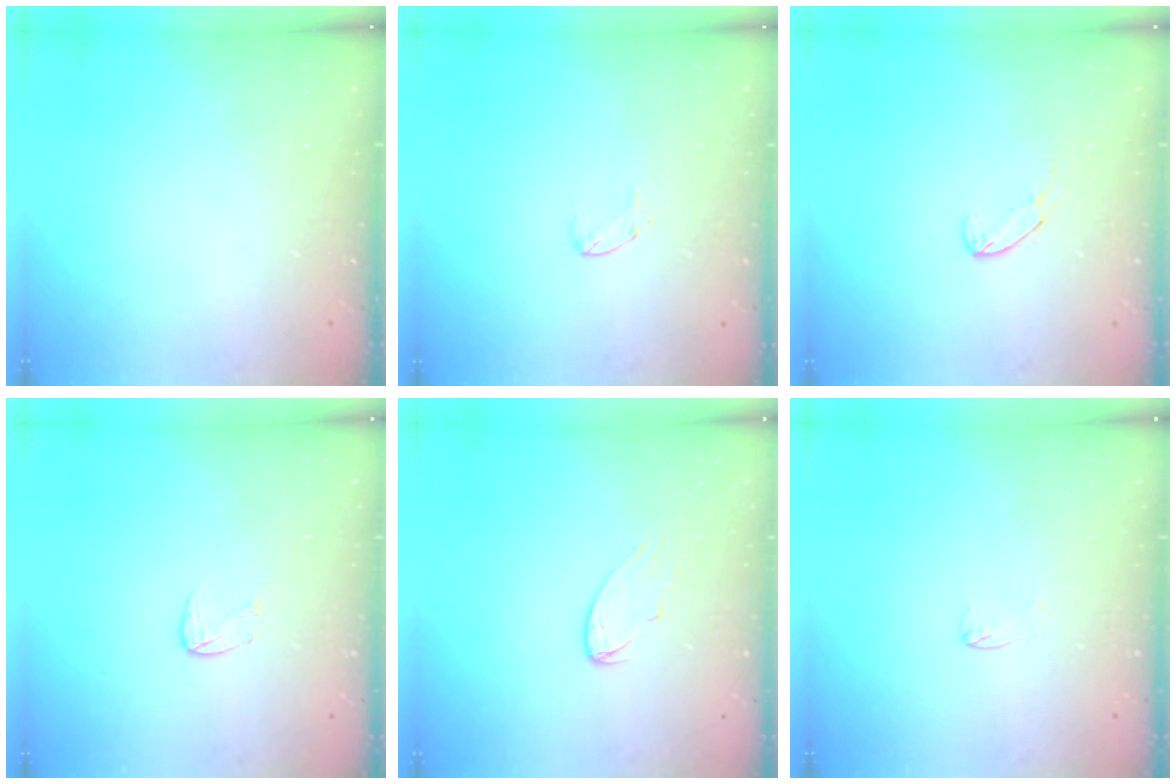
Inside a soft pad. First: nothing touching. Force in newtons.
{"total": 3.7, "press": 3.7, "slide": 0.3}
{"total": 6.8, "press": 6.7, "slide": 0.5}
{"total": 4.1, "press": 4.1, "slide": 0.4}
{"total": 4.2, "press": 4.2, "slide": 0.5}
{"total": 1.7, "press": 1.7, "slide": 0.1}